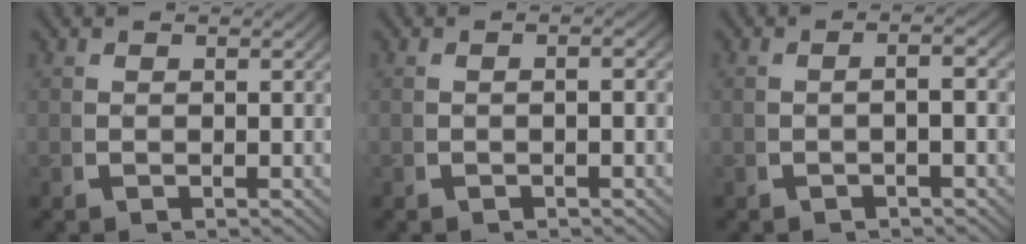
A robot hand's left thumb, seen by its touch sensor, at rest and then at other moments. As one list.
[{"total": 0.9, "force": [-0.6, 0.1, 0.7], "torque": [-0.011, 0.005, -0.011]}, {"total": 1.9, "force": [-0.8, 0.2, 1.7], "torque": [-0.033, 0.006, -0.010]}]